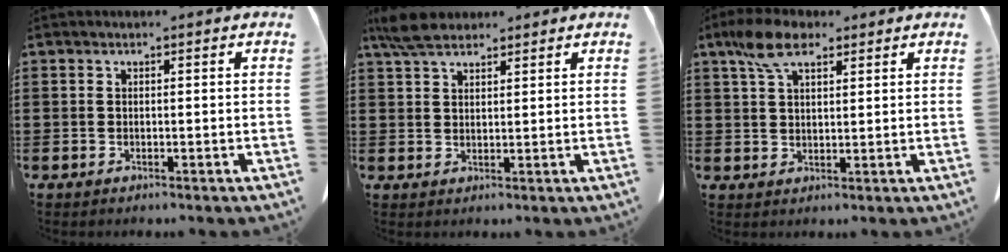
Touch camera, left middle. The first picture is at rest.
{"total": 5.1, "force": [4.0, 1.7, 2.6], "torque": [-0.060, 0.001, 0.076]}
{"total": 6.8, "force": [4.3, 2.8, 4.4], "torque": [-0.100, 0.008, 0.080]}